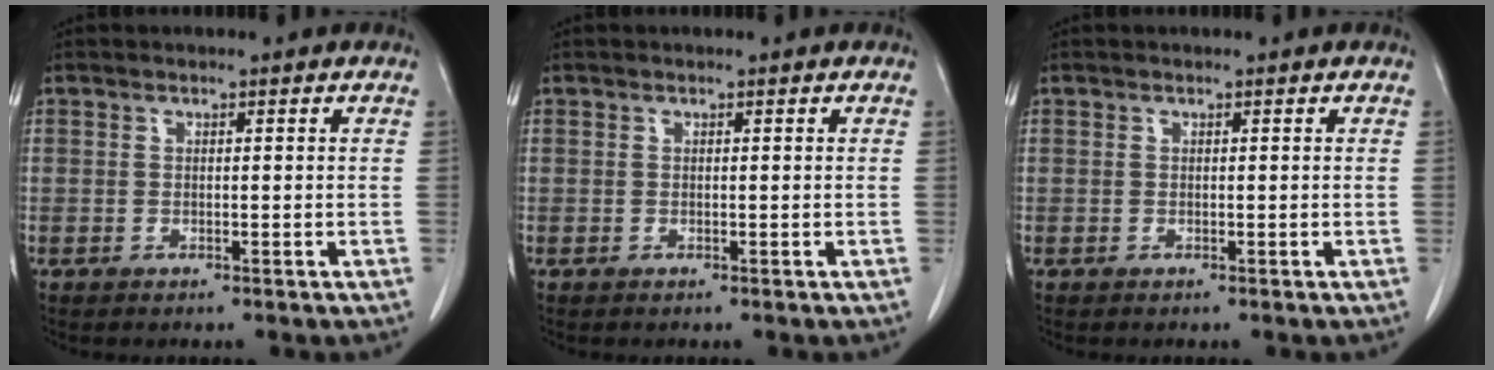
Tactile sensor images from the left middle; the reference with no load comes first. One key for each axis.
{"total": 0.0}
{"total": 0.0}